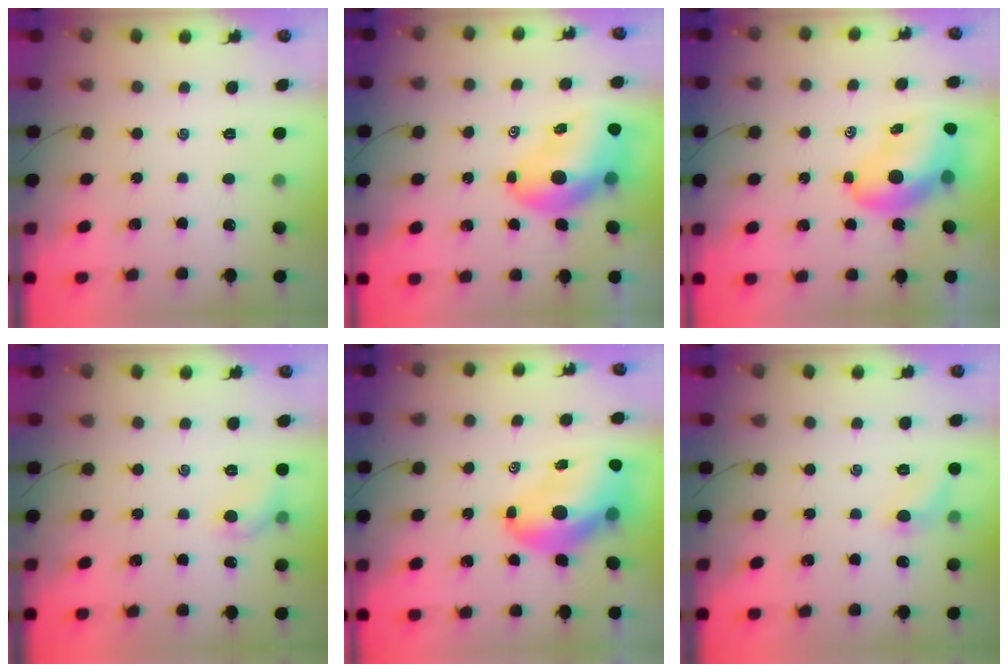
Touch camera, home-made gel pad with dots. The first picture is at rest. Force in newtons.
{"total": 10.7, "press": 10.3, "slide": 3.1}
{"total": 9.7, "press": 9.5, "slide": 2.2}
{"total": 6.2, "press": 6.1, "slide": 1.3}
{"total": 13.0, "press": 12.4, "slide": 3.8}
{"total": 6.9, "press": 6.7, "slide": 1.7}